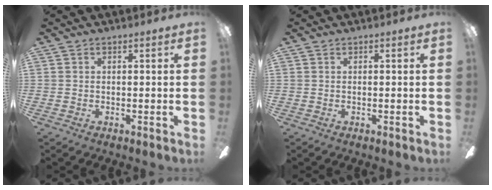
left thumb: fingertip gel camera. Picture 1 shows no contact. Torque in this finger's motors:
{"motor_torque": [-0.01, 0.01, 0.11, 0.11, 0.00]}